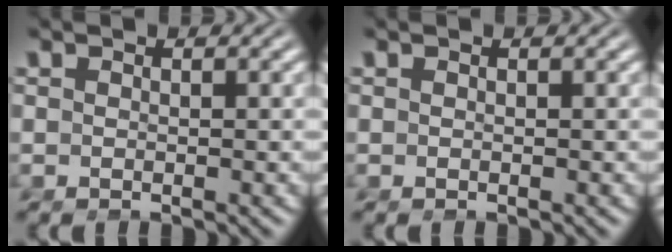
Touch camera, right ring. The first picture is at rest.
{"total": 0.0}